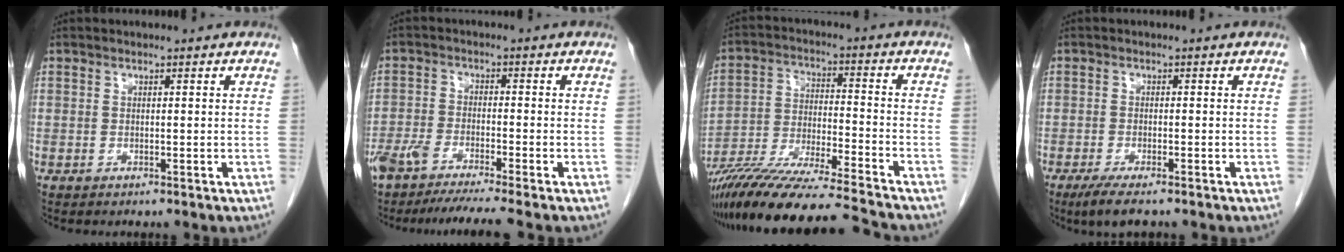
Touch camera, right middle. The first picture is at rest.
{"total": 9.2, "force": [-7.9, -0.7, 4.5], "torque": [-0.070, -0.019, -0.132]}
{"total": 19.1, "force": [-16.9, -0.7, 8.9], "torque": [-0.181, -0.035, -0.294]}
{"total": 4.4, "force": [-3.2, 0.8, 2.9], "torque": [-0.051, -0.010, -0.051]}